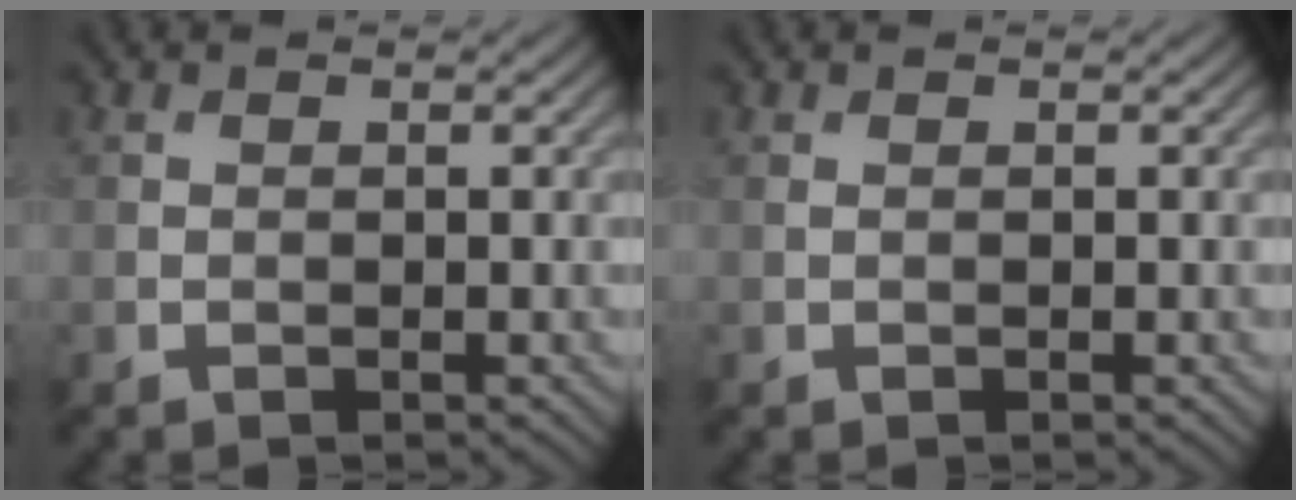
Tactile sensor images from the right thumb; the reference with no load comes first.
{"total": 0.0}